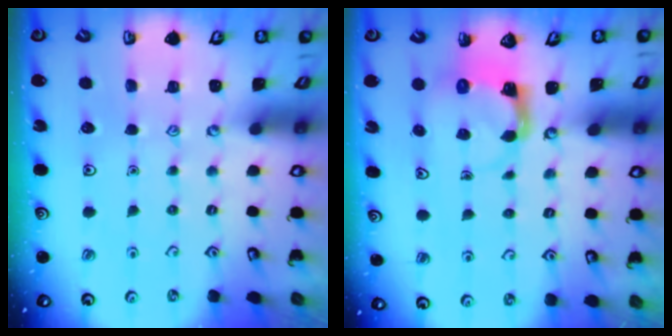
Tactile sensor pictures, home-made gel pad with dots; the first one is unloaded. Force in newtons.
{"total": 3.9, "press": 3.8, "slide": 0.7}